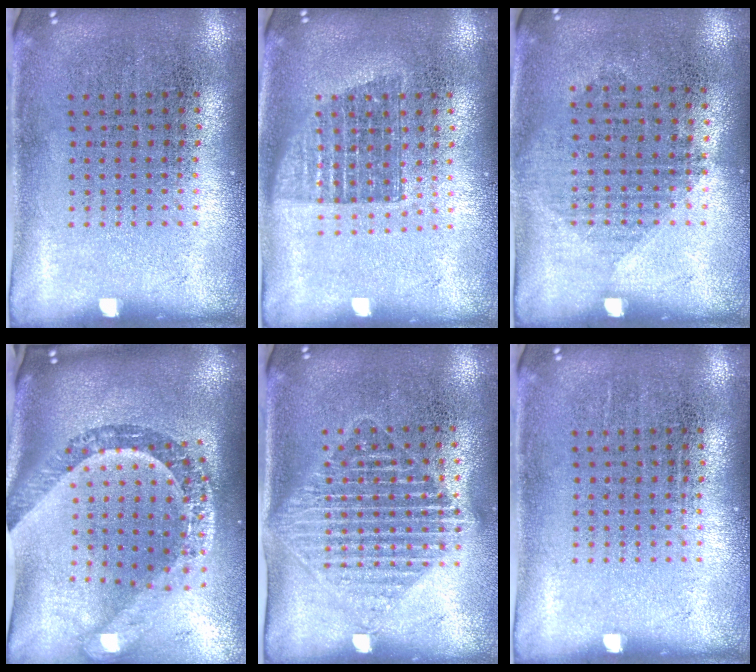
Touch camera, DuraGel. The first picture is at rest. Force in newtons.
{"total": 1.4, "press": 1.1, "slide": 0.8}
{"total": 1.0, "press": 0.9, "slide": 0.5}
{"total": 3.4, "press": 2.5, "slide": 2.4}
{"total": 1.7, "press": 1.4, "slide": 1.0}
{"total": 0.0}